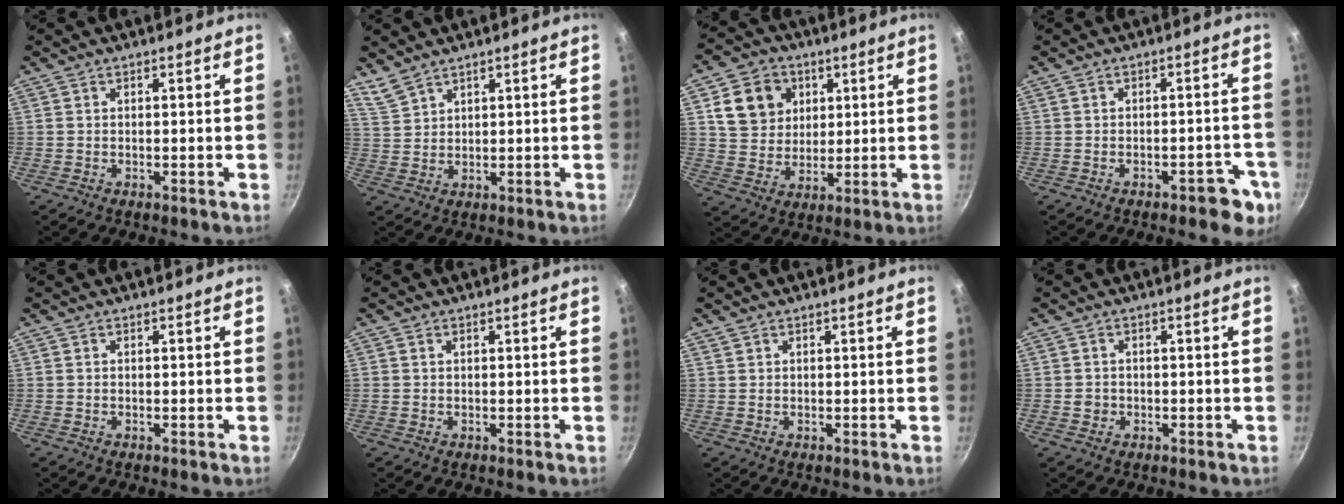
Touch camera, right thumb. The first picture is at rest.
{"total": 3.8, "force": [3.4, 1.3, 1.2], "torque": [-0.025, -0.008, 0.081]}
{"total": 11.4, "force": [3.8, 9.7, 4.7], "torque": [-0.058, -0.002, 0.068]}
{"total": 6.4, "force": [-3.0, 3.2, 4.6], "torque": [-0.021, 0.028, -0.027]}
{"total": 0.0}
{"total": 0.6, "force": [0.3, 0.5, 0.2], "torque": [-0.003, 0.001, 0.005]}
{"total": 0.7, "force": [0.5, 0.5, 0.2], "torque": [-0.003, 0.000, 0.010]}
{"total": 1.6, "force": [-0.4, 1.5, 0.4], "torque": [-0.002, 0.005, -0.003]}